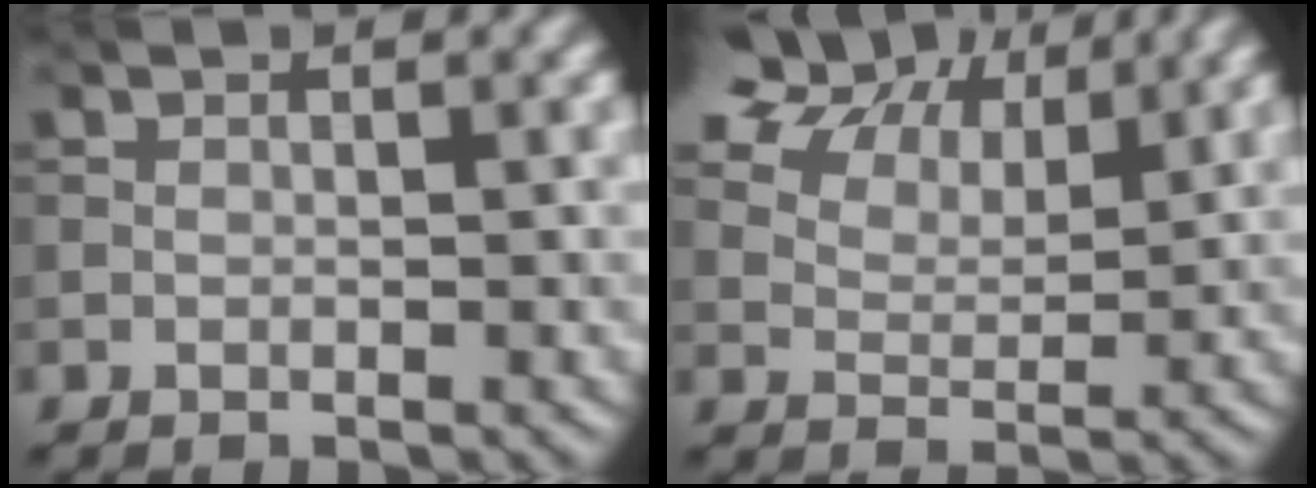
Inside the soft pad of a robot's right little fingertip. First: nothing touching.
{"total": 10.7, "force": [7.6, 5.4, 5.2], "torque": [-0.141, 0.016, 0.157]}